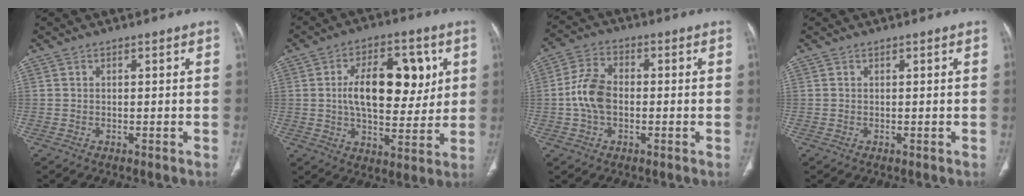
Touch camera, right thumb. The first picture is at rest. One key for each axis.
{"total": 16.9, "fx": 3.5, "fy": 9.0, "fz": 13.8, "tx": -0.176, "ty": -0.003, "tz": 0.057}
{"total": 8.3, "fx": -0.8, "fy": 5.4, "fz": 6.1, "tx": -0.121, "ty": 0.019, "tz": -0.022}
{"total": 0.0}